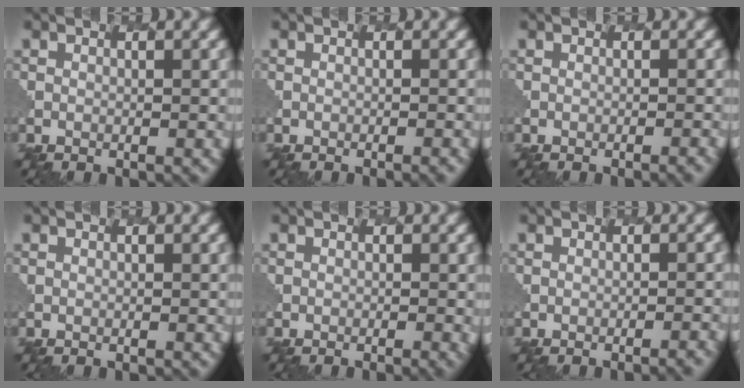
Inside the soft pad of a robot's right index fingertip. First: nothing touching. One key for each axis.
{"total": 1.0, "fx": -0.7, "fy": 0.3, "fz": 0.7, "tx": -0.001, "ty": 0.006, "tz": -0.015}
{"total": 1.2, "fx": -0.7, "fy": 0.3, "fz": 1.0, "tx": -0.004, "ty": 0.007, "tz": -0.014}
{"total": 0.0}
{"total": 0.7, "fx": -0.4, "fy": 0.2, "fz": 0.6, "tx": -0.007, "ty": 0.001, "tz": -0.012}
{"total": 2.0, "fx": -1.2, "fy": 0.6, "fz": 1.5, "tx": -0.004, "ty": 0.011, "tz": -0.018}